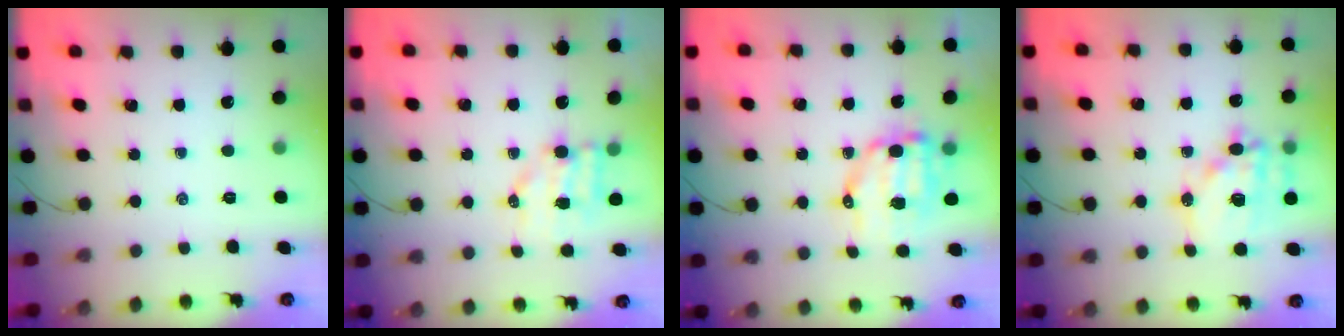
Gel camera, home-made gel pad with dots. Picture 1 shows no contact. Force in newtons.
{"total": 6.5, "press": 6.5, "slide": 0.7}
{"total": 9.6, "press": 9.3, "slide": 2.0}
{"total": 15.6, "press": 15.2, "slide": 3.4}